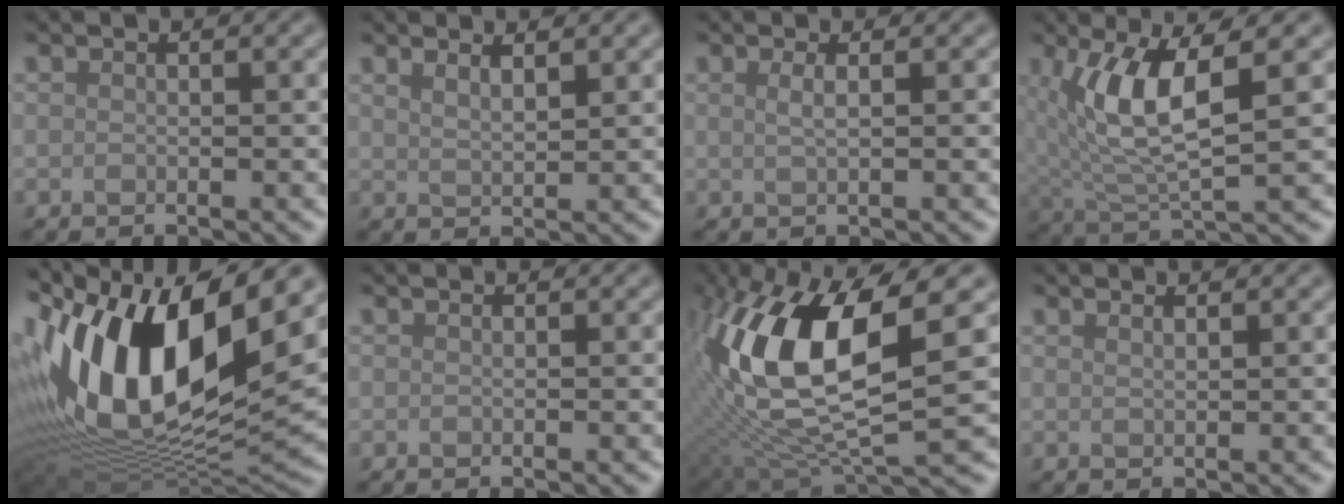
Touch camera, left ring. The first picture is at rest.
{"total": 2.1, "force": [1.6, 0.6, 1.2], "torque": [-0.011, 0.003, 0.018]}
{"total": 1.4, "force": [0.4, 0.5, 1.2], "torque": [-0.016, 0.002, 0.001]}
{"total": 7.7, "force": [2.3, 2.4, 6.9], "torque": [-0.149, -0.007, 0.046]}
{"total": 17.0, "force": [4.0, 8.2, 14.4], "torque": [-0.286, 0.011, 0.064]}
{"total": 0.0}
{"total": 13.5, "force": [1.9, 5.1, 12.4], "torque": [-0.258, 0.000, 0.033]}
{"total": 0.8, "force": [0.7, 0.2, 0.5], "torque": [-0.004, 0.000, 0.009]}